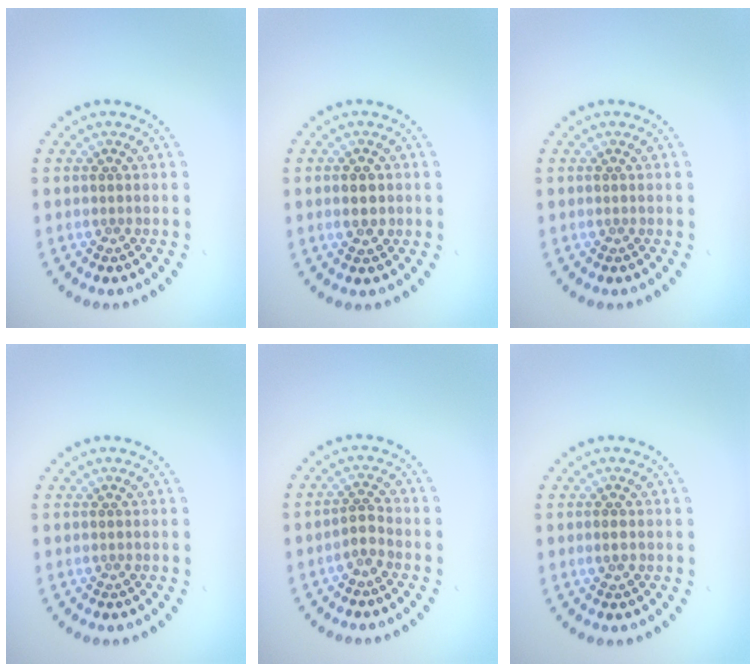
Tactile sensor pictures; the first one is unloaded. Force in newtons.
{"total": 2.6, "press": 2.6, "slide": 0.1}
{"total": 0.0}
{"total": 0.0}
{"total": 1.6, "press": 1.1, "slide": 1.1}
{"total": 0.9, "press": 0.9, "slide": 0.0}